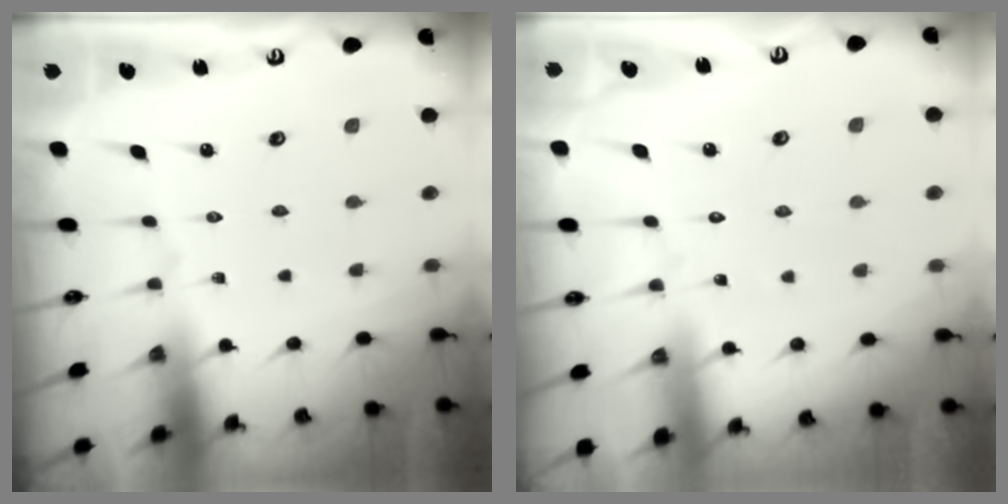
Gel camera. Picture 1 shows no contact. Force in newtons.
{"total": 2.8, "press": 2.8, "slide": 0.3}